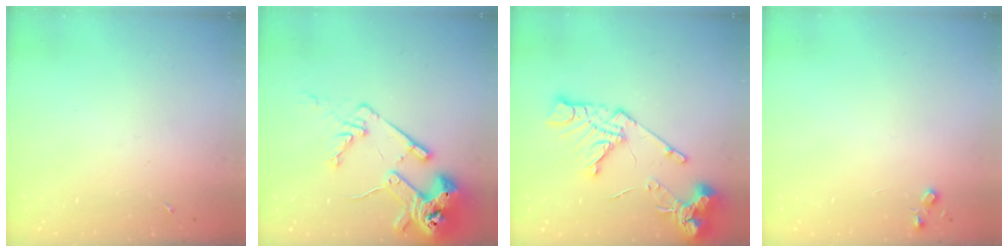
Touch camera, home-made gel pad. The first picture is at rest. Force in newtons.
{"total": 16.9, "press": 16.8, "slide": 1.8}
{"total": 16.4, "press": 16.3, "slide": 1.9}
{"total": 4.4, "press": 4.3, "slide": 0.5}